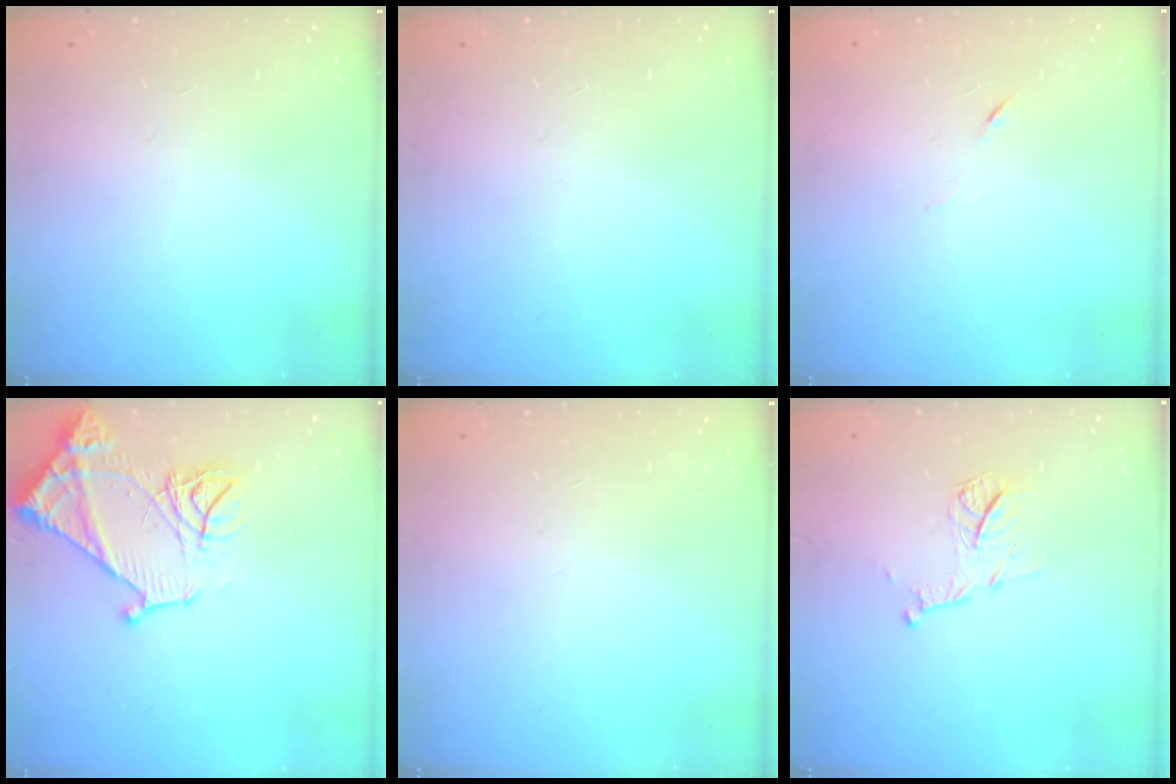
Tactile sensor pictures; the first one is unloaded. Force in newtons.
{"total": 0.0}
{"total": 3.7, "press": 3.6, "slide": 0.9}
{"total": 13.5, "press": 13.4, "slide": 1.3}
{"total": 0.0}
{"total": 10.1, "press": 10.1, "slide": 0.5}